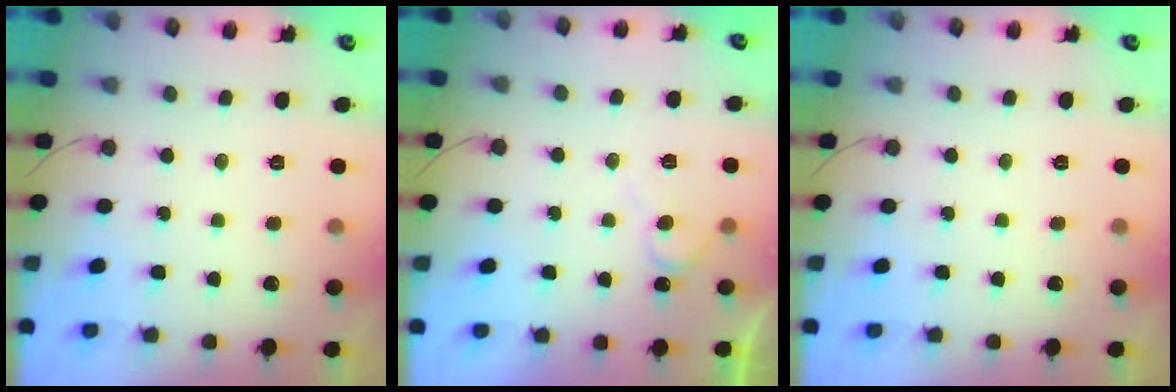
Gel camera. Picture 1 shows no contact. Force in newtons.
{"total": 5.8, "press": 5.8, "slide": 0.8}
{"total": 0.0}